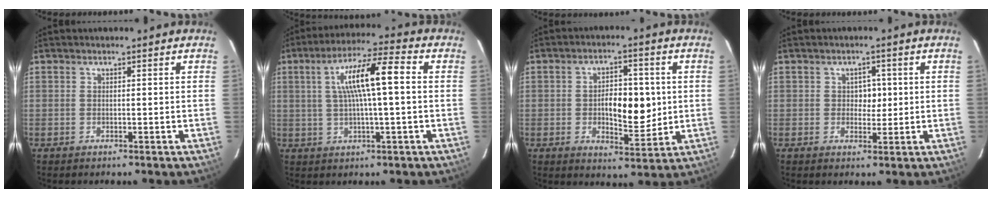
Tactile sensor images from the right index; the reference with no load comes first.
{"total": 10.8, "force": [1.5, 1.0, 10.6], "torque": [-0.192, 0.022, 0.025]}
{"total": 8.5, "force": [0.1, 3.8, 7.6], "torque": [-0.118, 0.006, 0.008]}
{"total": 2.8, "force": [0.4, 2.0, 1.9], "torque": [-0.019, 0.004, 0.006]}